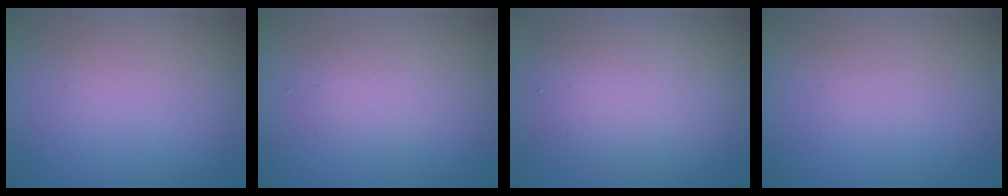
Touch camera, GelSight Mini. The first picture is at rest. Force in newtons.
{"total": 1.6, "press": 1.6, "slide": 0.0}
{"total": 4.9, "press": 4.9, "slide": 0.2}
{"total": 0.0}